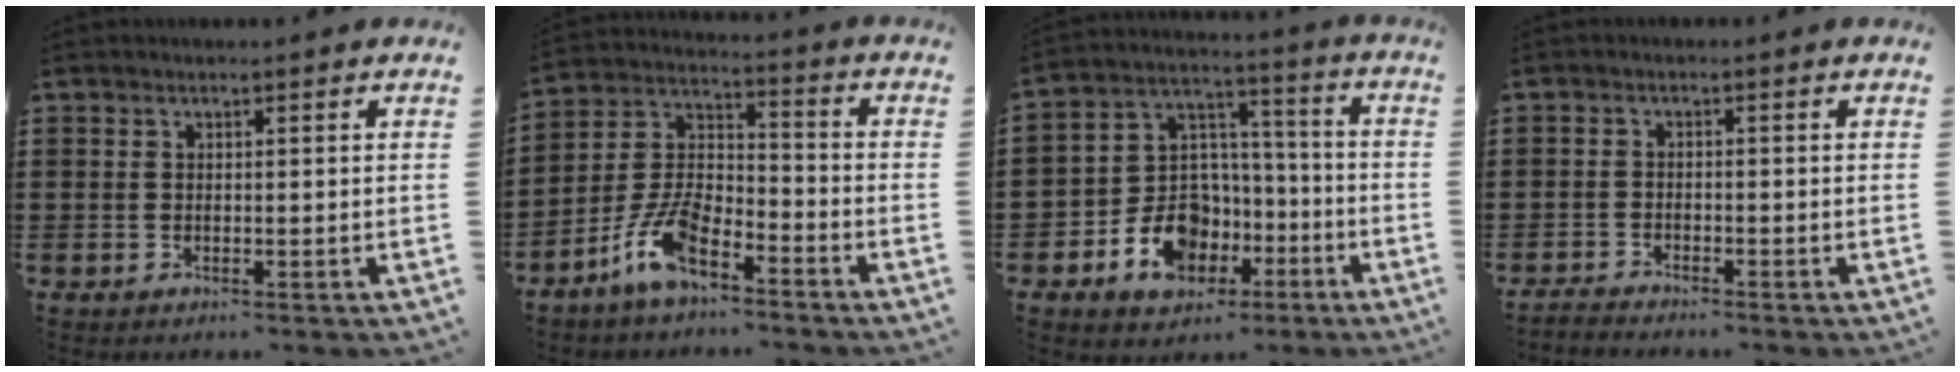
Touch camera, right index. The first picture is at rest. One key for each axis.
{"total": 9.1, "fx": -6.4, "fy": 3.1, "fz": 5.6, "tx": -0.145, "ty": -0.005, "tz": -0.128}
{"total": 10.6, "fx": -5.5, "fy": 8.1, "fz": 4.1, "tx": -0.093, "ty": 0.021, "tz": -0.091}
{"total": 1.6, "fx": -1.6, "fy": 0.0, "fz": -0.1, "tx": -0.003, "ty": 0.003, "tz": -0.035}